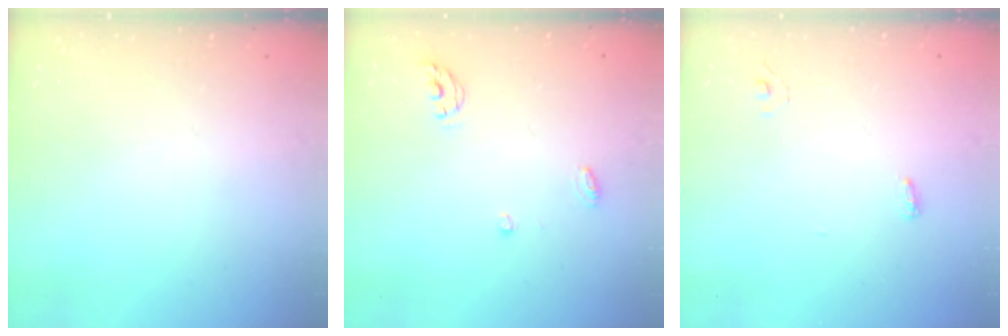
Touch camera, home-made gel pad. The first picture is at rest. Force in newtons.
{"total": 4.9, "press": 4.8, "slide": 0.4}
{"total": 4.1, "press": 3.5, "slide": 2.2}